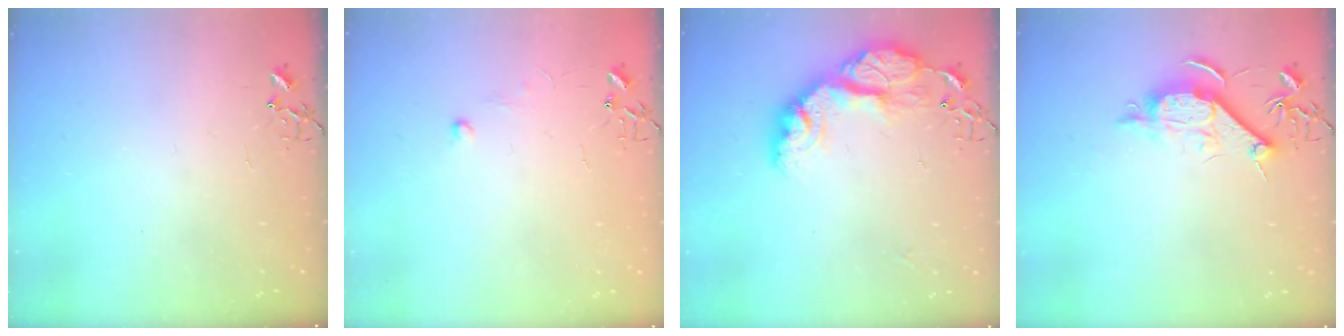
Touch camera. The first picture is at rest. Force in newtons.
{"total": 5.4, "press": 5.4, "slide": 0.6}
{"total": 17.4, "press": 17.4, "slide": 1.4}
{"total": 9.8, "press": 9.7, "slide": 0.9}